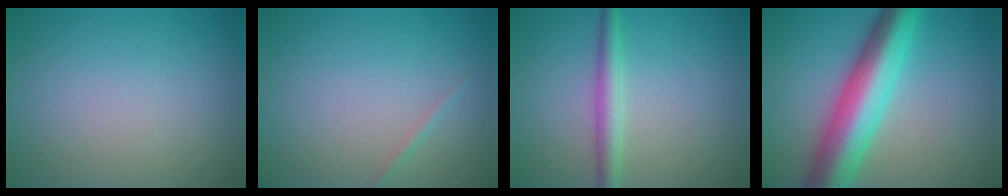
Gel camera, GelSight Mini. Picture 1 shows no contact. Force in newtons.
{"total": 0.6, "press": 0.6, "slide": 0.0}
{"total": 2.7, "press": 2.7, "slide": 0.1}
{"total": 9.2, "press": 9.2, "slide": 0.4}